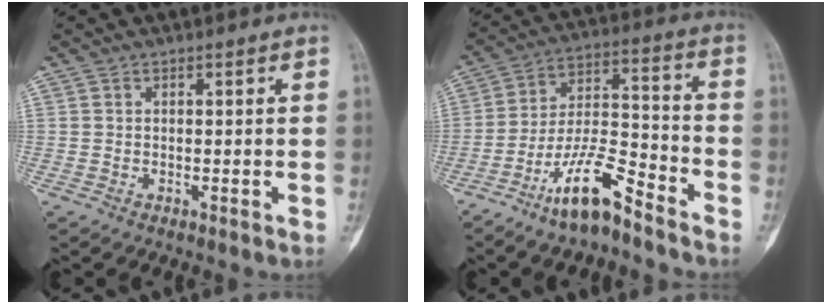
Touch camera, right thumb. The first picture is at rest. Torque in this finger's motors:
{"motor_torque": [1.67, -0.02, 0.96, -1.19, 0.32]}